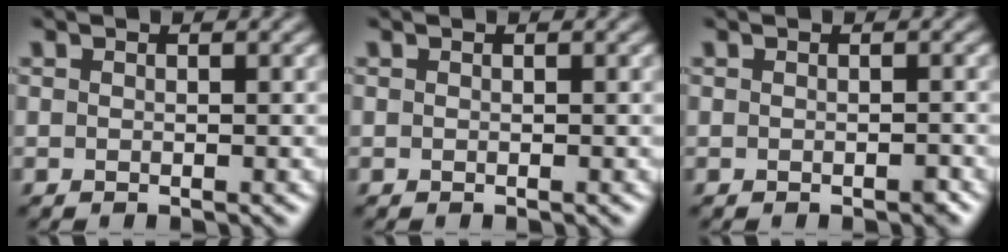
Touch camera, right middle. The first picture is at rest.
{"total": 0.0}
{"total": 0.7, "force": [-0.4, 0.2, 0.6], "torque": [-0.007, -0.002, -0.004]}